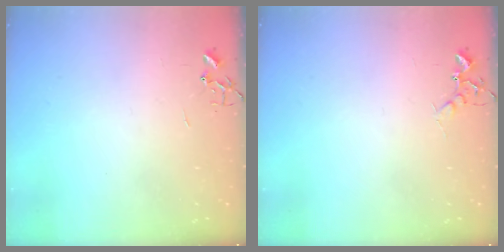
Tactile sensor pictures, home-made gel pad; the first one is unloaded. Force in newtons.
{"total": 5.8, "press": 5.7, "slide": 1.0}